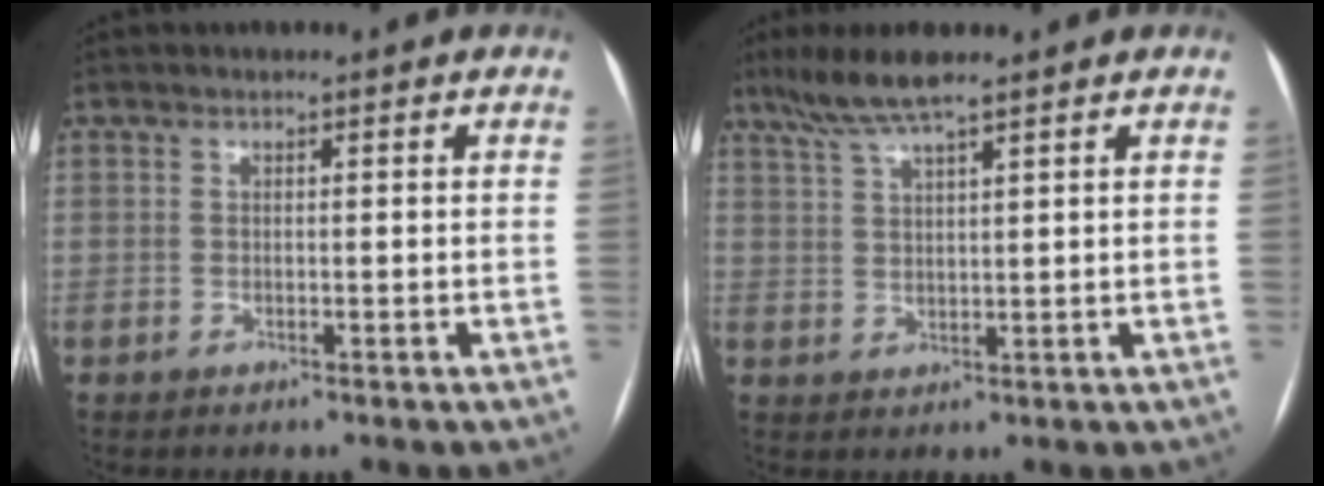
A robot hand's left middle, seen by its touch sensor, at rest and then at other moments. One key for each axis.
{"total": 6.0, "fx": 4.7, "fy": 0.0, "fz": 3.8, "tx": -0.083, "ty": 0.010, "tz": 0.092}